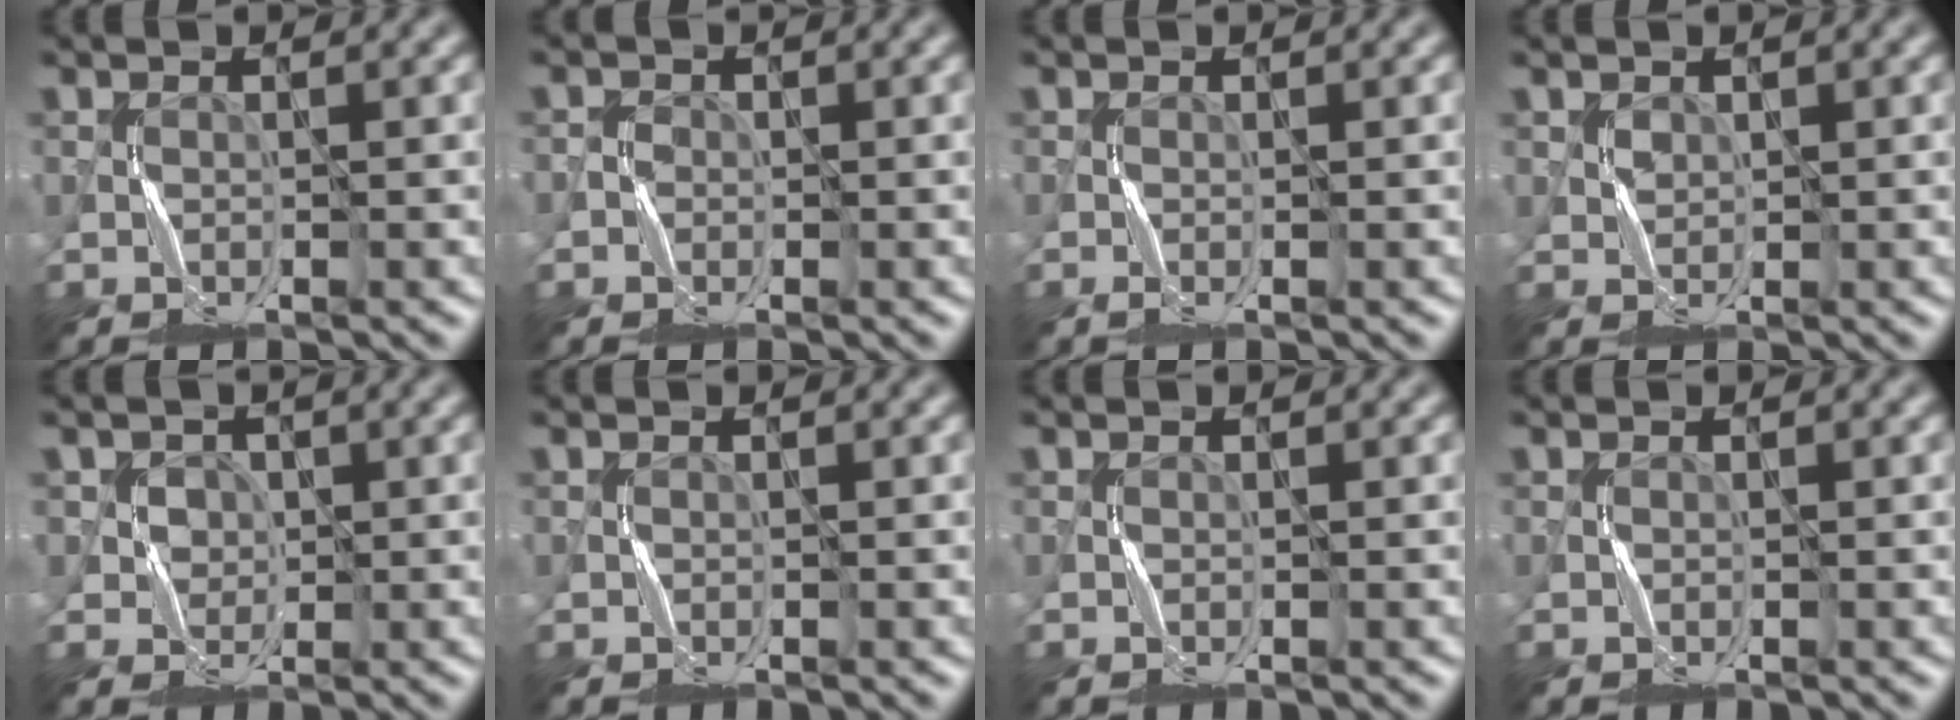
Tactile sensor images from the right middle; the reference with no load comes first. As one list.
[{"total": 1.2, "force": [-0.5, 1.0, -0.1], "torque": [0.004, 0.004, -0.012]}, {"total": 0.7, "force": [-0.4, 0.1, 0.6], "torque": [-0.017, -0.001, -0.008]}, {"total": 0.9, "force": [0.6, 0.7, -0.1], "torque": [-0.003, 0.002, 0.016]}, {"total": 3.7, "force": [1.8, 3.2, 0.7], "torque": [-0.026, 0.005, 0.030]}, {"total": 0.0}, {"total": 0.0}, {"total": 0.0}]